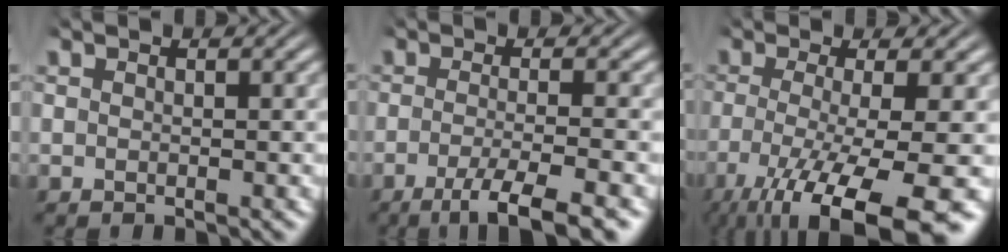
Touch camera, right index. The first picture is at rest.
{"total": 5.9, "force": [-4.2, 0.5, 4.1], "torque": [-0.058, -0.023, -0.053]}
{"total": 8.8, "force": [-4.5, 2.6, 7.1], "torque": [-0.117, -0.042, -0.044]}